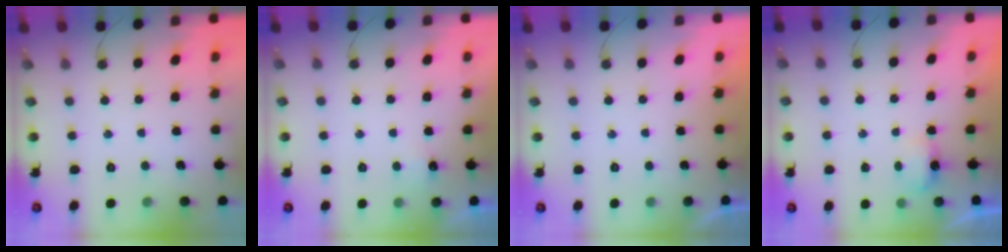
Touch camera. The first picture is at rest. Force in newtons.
{"total": 3.8, "press": 3.7, "slide": 0.6}
{"total": 0.0}
{"total": 3.6, "press": 3.6, "slide": 0.7}